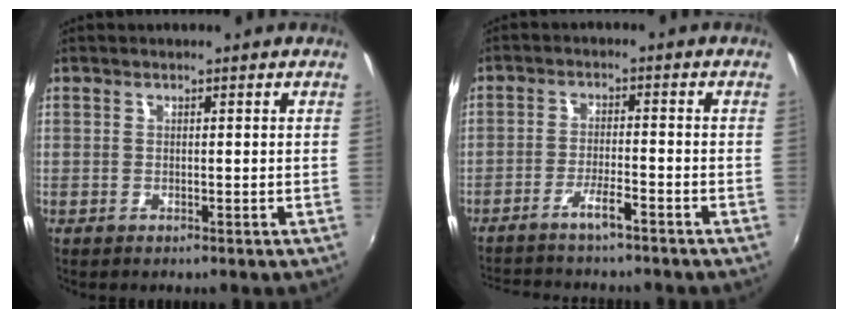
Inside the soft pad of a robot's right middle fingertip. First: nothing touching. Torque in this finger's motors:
{"motor_torque": [1.03, -1.11, 0.11, 0.05]}